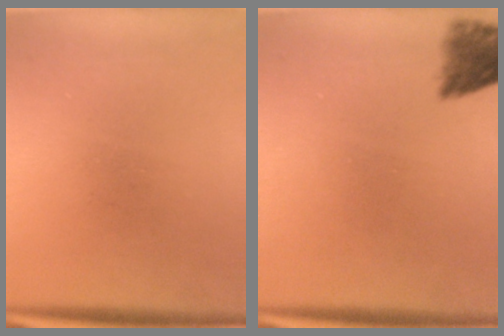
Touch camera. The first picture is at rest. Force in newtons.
{"total": 4.6}